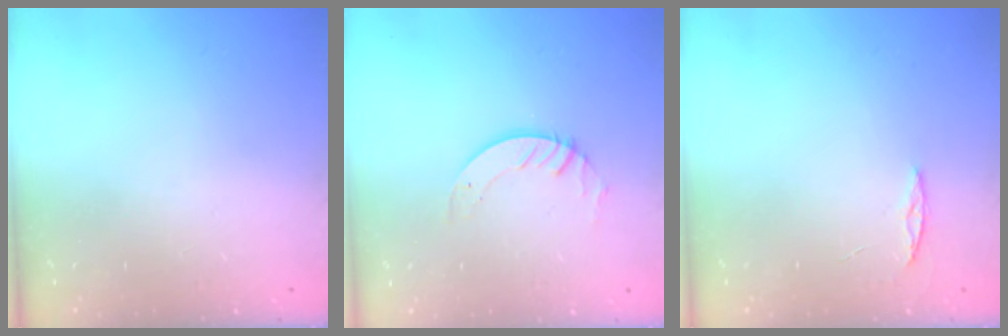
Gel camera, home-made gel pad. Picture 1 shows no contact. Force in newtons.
{"total": 3.3, "press": 3.3, "slide": 0.2}
{"total": 2.4, "press": 2.4, "slide": 0.2}